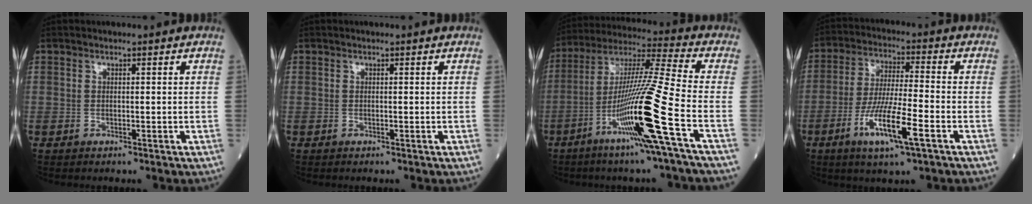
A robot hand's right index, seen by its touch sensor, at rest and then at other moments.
{"total": 0.0}
{"total": 17.1, "force": [-6.6, -2.1, 15.7], "torque": [-0.299, -0.017, -0.126]}
{"total": 11.0, "force": [-4.7, 0.7, 9.9], "torque": [-0.193, -0.016, -0.087]}